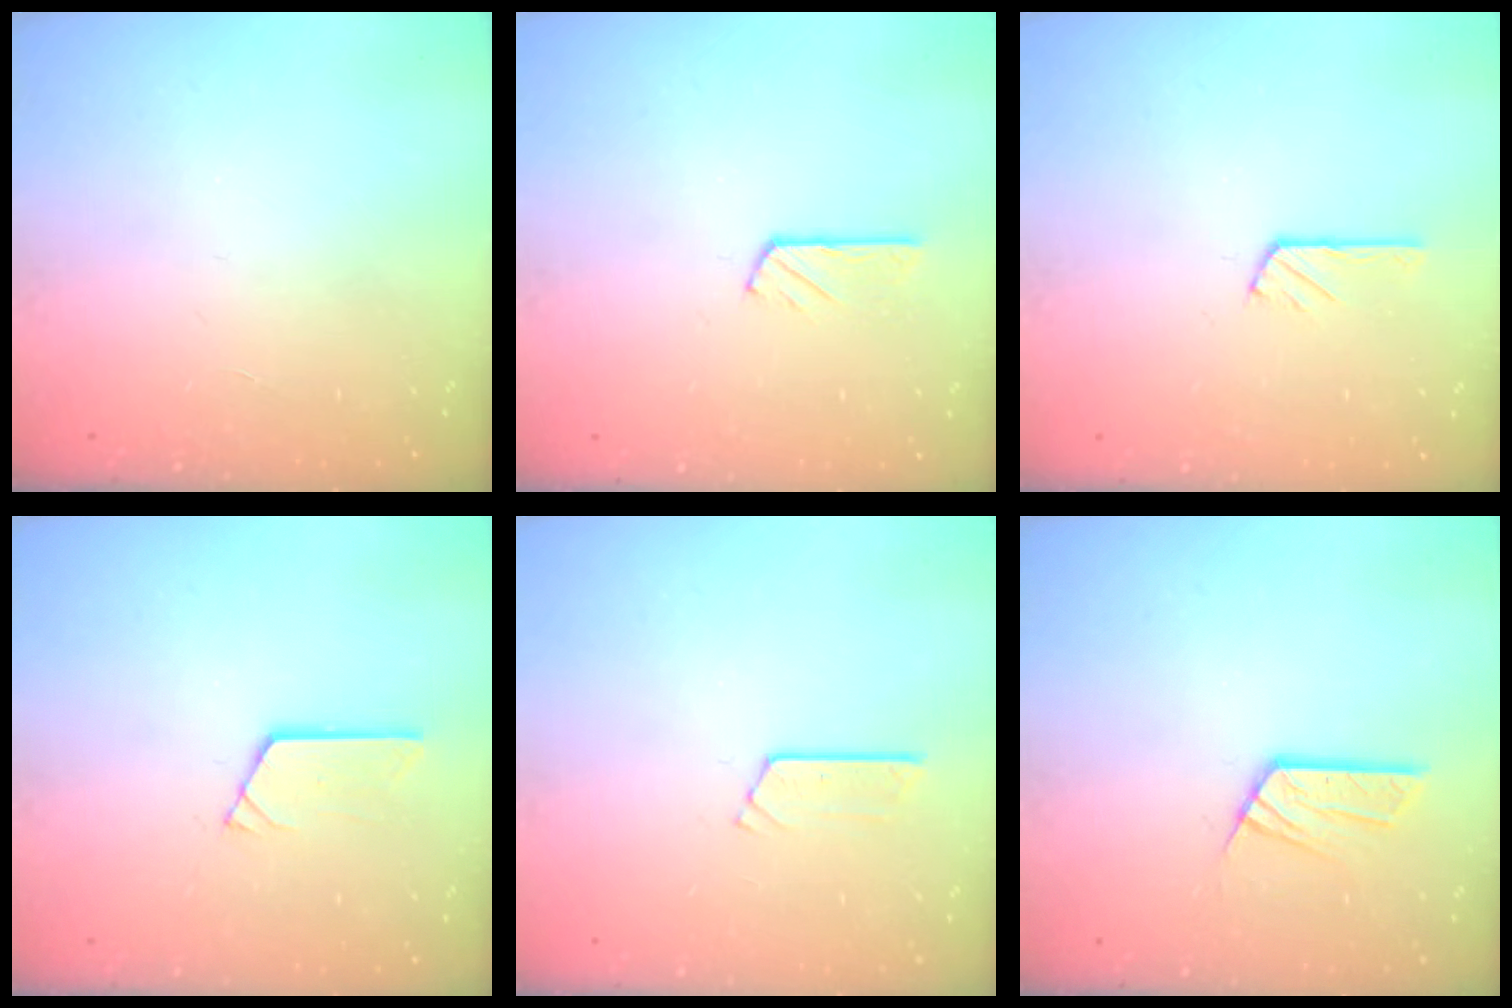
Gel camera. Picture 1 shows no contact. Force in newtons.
{"total": 2.7, "press": 2.7, "slide": 0.3}
{"total": 2.9, "press": 2.9, "slide": 0.5}
{"total": 2.9, "press": 2.9, "slide": 0.3}
{"total": 2.7, "press": 2.7, "slide": 0.2}
{"total": 8.2, "press": 8.2, "slide": 0.6}